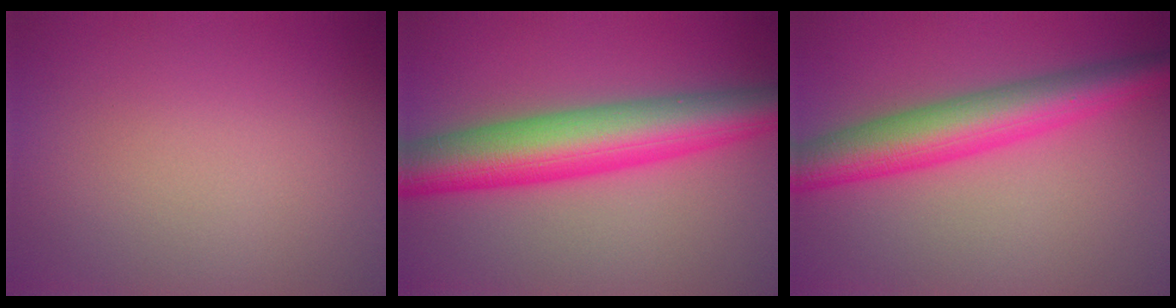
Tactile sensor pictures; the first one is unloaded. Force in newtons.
{"total": 9.2, "press": 9.2, "slide": 0.0}
{"total": 7.0, "press": 6.9, "slide": 0.1}